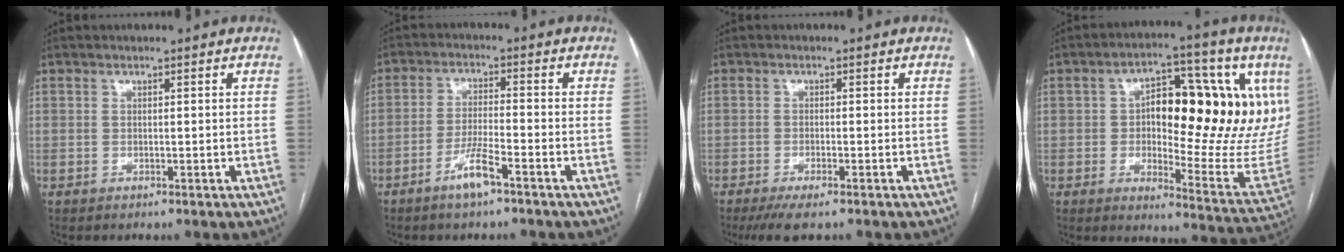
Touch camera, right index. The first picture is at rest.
{"total": 5.3, "force": [-3.4, 0.3, 4.1], "torque": [-0.082, -0.004, -0.065]}
{"total": 4.6, "force": [-3.2, 0.6, 3.3], "torque": [-0.055, -0.011, -0.053]}
{"total": 23.4, "force": [6.0, 8.4, 21.0], "torque": [-0.261, 0.033, 0.093]}